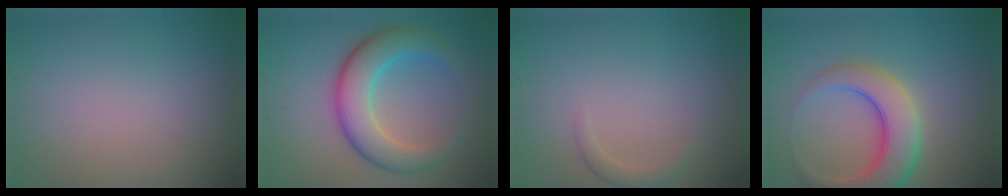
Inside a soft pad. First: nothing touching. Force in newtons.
{"total": 7.0, "press": 7.0, "slide": 0.1}
{"total": 1.2, "press": 1.2, "slide": 0.0}
{"total": 7.4, "press": 7.4, "slide": 0.3}